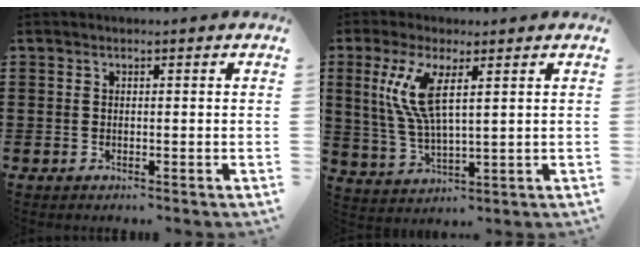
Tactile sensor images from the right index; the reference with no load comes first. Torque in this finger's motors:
{"motor_torque": [1.54, 0.52, 0.78, 0.21]}